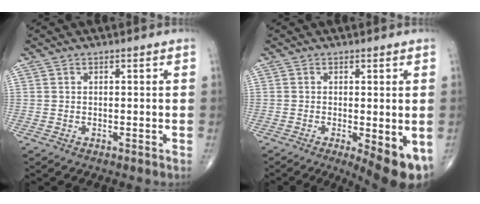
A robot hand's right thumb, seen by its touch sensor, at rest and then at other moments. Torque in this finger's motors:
{"motor_torque": [-0.15, 0.51, -0.12, -0.23, -0.03]}